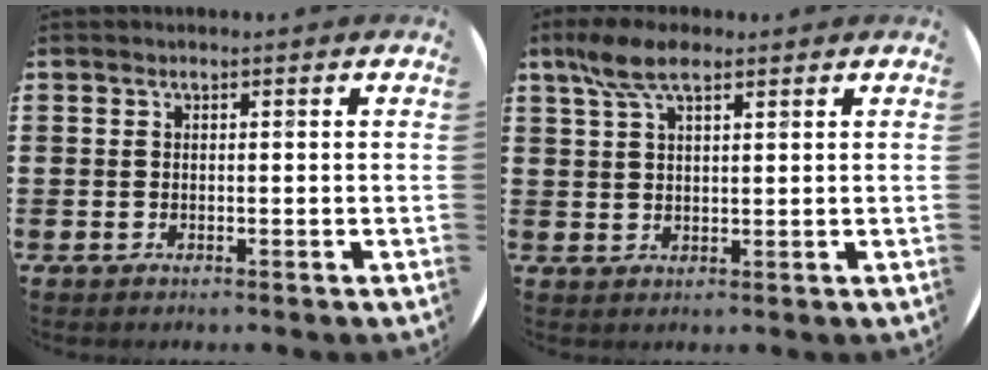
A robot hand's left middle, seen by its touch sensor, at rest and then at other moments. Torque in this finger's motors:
{"motor_torque": [1.13, -1.01, 0.13, 0.04]}